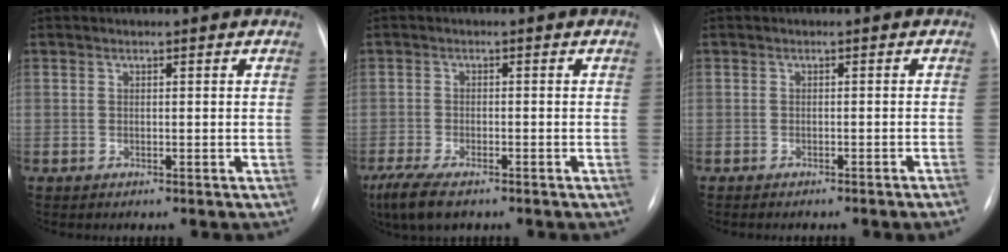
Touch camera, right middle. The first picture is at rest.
{"total": 7.3, "force": [-5.2, 1.8, 4.8], "torque": [-0.094, -0.021, -0.088]}
{"total": 3.7, "force": [-3.1, -0.3, 2.0], "torque": [-0.023, 0.006, -0.035]}